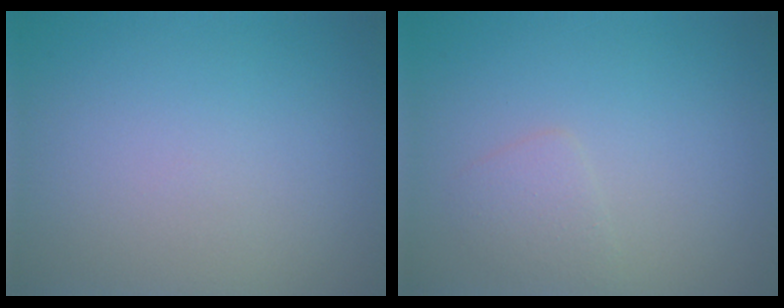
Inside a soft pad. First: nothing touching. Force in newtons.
{"total": 1.4, "press": 1.4, "slide": 0.1}